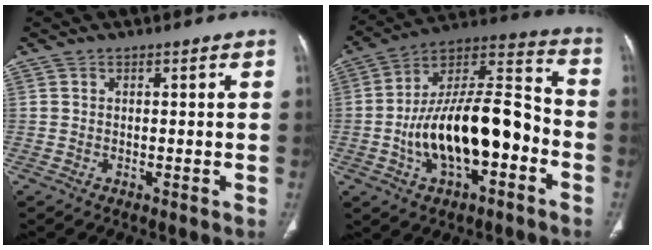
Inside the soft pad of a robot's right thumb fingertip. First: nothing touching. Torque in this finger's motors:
{"motor_torque": [2.52, 2.49, 1.76, -1.01, 0.46]}